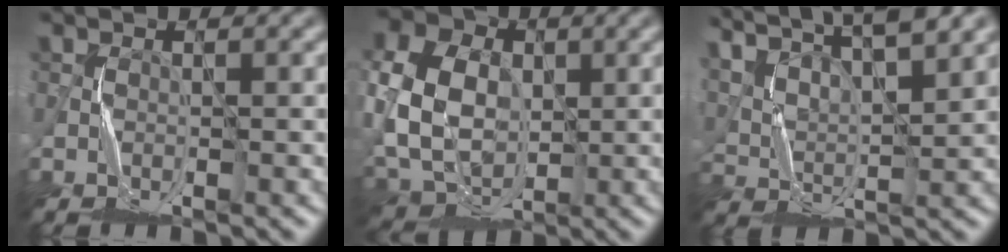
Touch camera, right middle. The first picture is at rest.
{"total": 12.0, "force": [0.5, 9.1, 7.8], "torque": [-0.183, 0.010, 0.000]}
{"total": 13.8, "force": [9.8, 4.2, 8.7], "torque": [-0.164, 0.030, 0.136]}